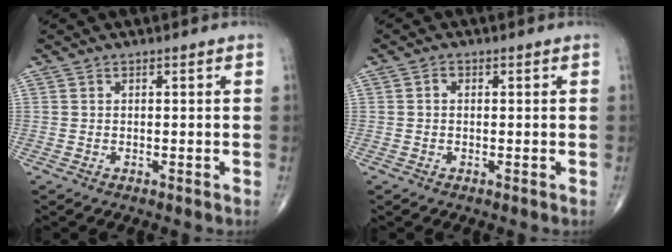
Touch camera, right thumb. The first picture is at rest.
{"total": 1.0, "force": [-0.1, 0.8, 0.6], "torque": [-0.006, 0.002, -0.004]}